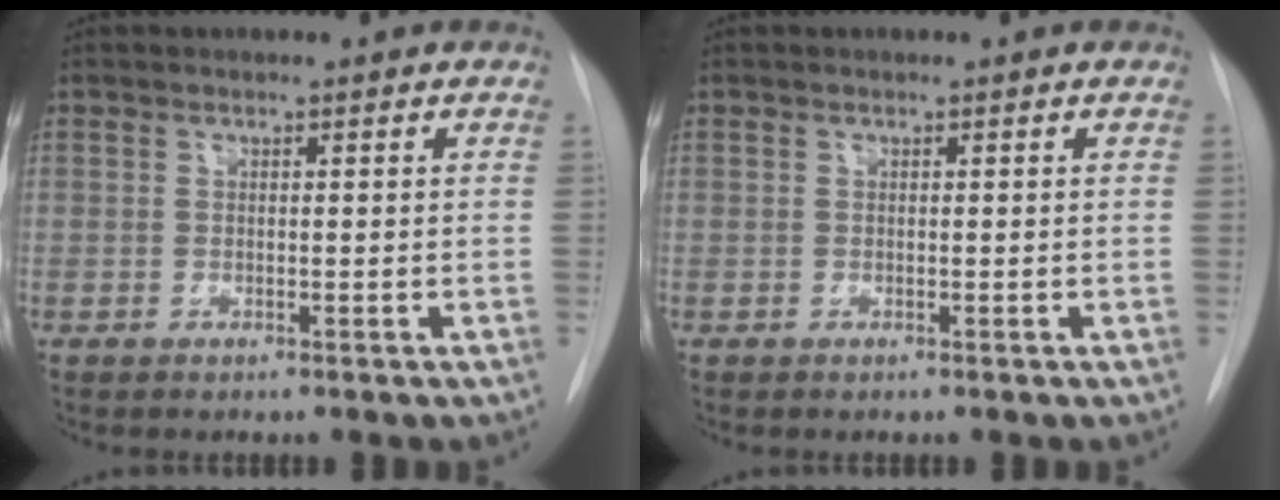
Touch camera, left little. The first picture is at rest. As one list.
[{"total": 0.0}]